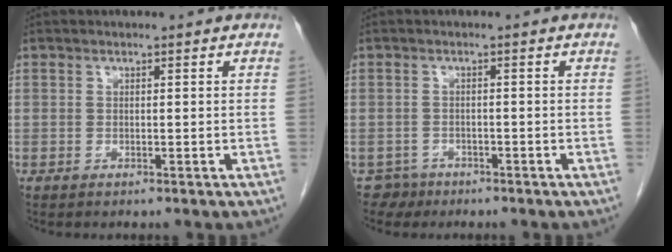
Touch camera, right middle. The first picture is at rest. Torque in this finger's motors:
{"motor_torque": [-0.32, -0.36, -0.12, -0.04]}